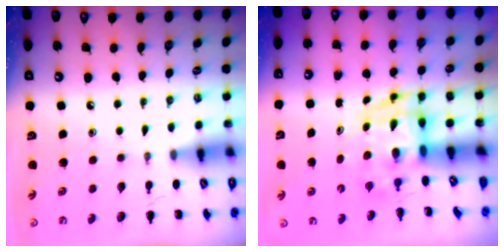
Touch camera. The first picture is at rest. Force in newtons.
{"total": 3.5, "press": 3.4, "slide": 0.7}